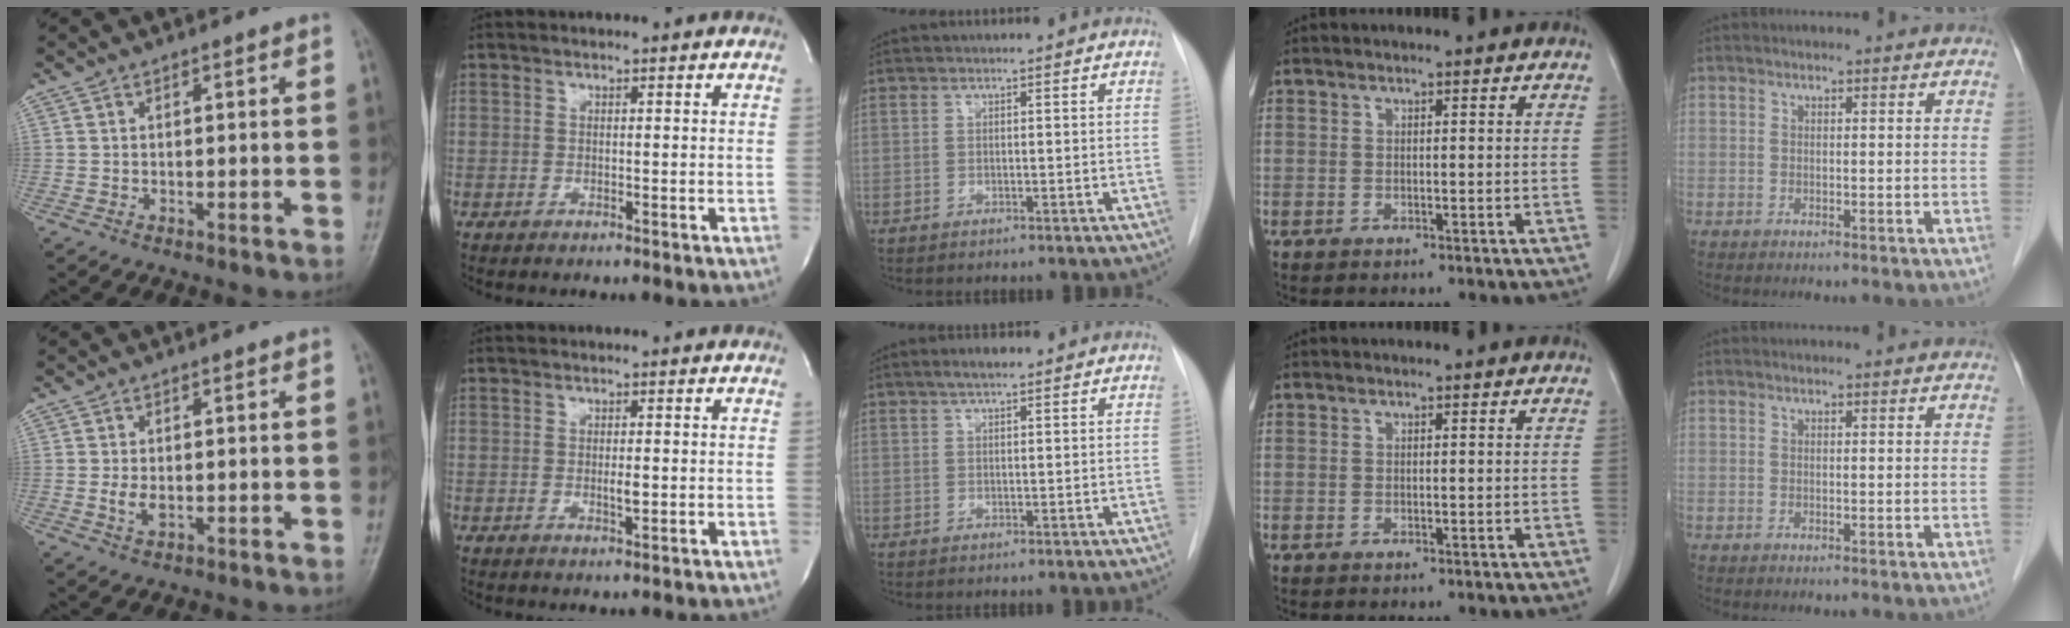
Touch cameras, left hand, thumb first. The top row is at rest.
{"thumb": {"total": 2.8, "force": [0.1, 1.5, 2.4], "torque": [-0.046, -0.006, 0.003]}, "index": {"total": 1.4, "force": [-0.2, 0.3, 1.4], "torque": [-0.023, -0.002, -0.003]}, "middle": {"total": 2.2, "force": [1.5, 0.5, 1.5], "torque": [-0.031, 0.008, 0.026]}}